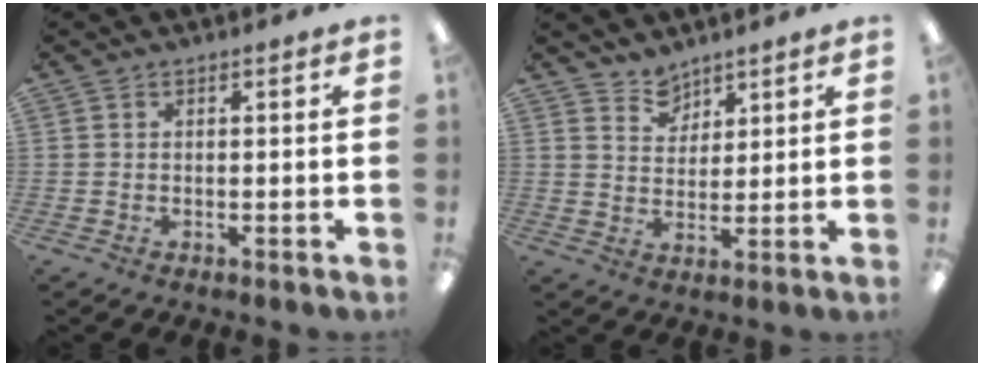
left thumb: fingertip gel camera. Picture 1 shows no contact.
{"total": 5.1, "force": [4.5, 2.5, -0.2], "torque": [0.002, -0.029, 0.084]}